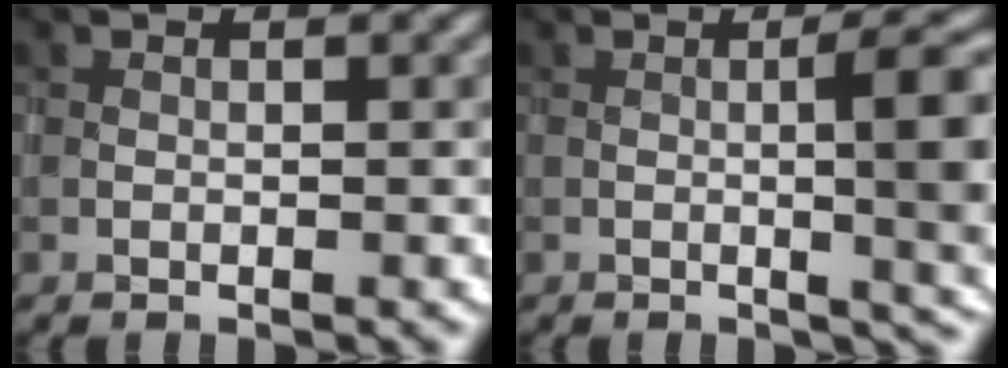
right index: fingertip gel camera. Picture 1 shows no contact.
{"total": 7.7, "force": [-0.5, 2.3, 7.3], "torque": [-0.084, -0.002, -0.003]}